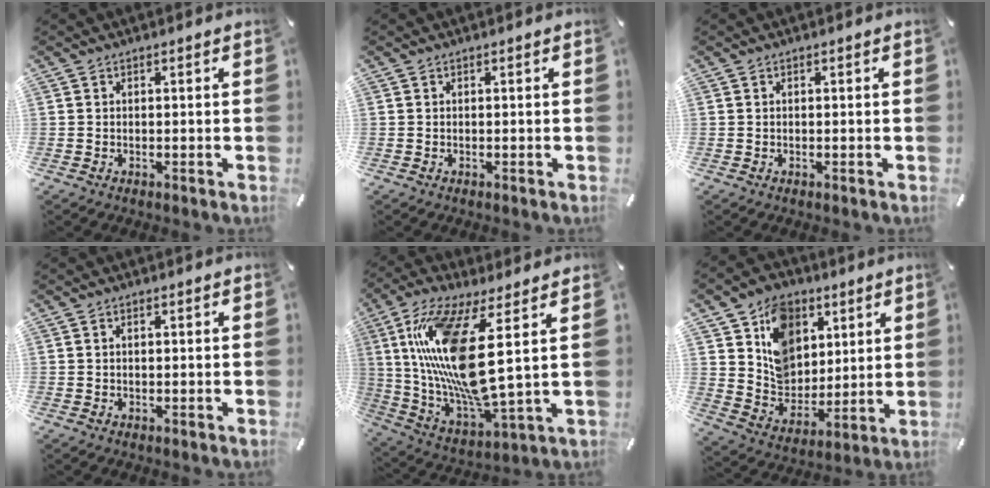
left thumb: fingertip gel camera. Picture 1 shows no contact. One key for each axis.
{"total": 0.0}
{"total": 0.0}
{"total": 0.8, "fx": 0.1, "fy": 0.4, "fz": 0.6, "tx": -0.013, "ty": 0.002, "tz": 0.002}
{"total": 21.0, "fx": 6.3, "fy": 5.8, "fz": 19.1, "tx": -0.415, "ty": -0.038, "tz": 0.093}
{"total": 13.3, "fx": 5.6, "fy": 11.1, "fz": 4.6, "tx": -0.091, "ty": -0.032, "tz": 0.112}